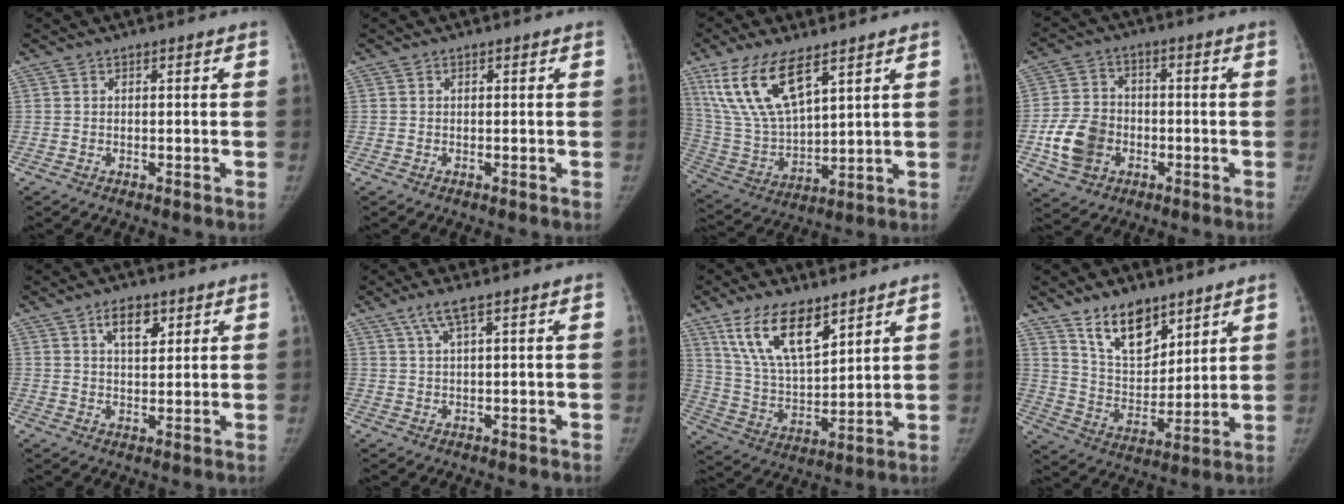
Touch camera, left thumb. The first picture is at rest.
{"total": 0.0}
{"total": 15.8, "force": [9.1, 6.1, 11.4], "torque": [-0.219, -0.033, 0.191]}
{"total": 10.6, "force": [-3.0, 8.4, 5.6], "torque": [-0.093, 0.015, -0.054]}
{"total": 5.4, "force": [3.0, 2.8, 3.6], "torque": [-0.043, -0.018, 0.049]}
{"total": 3.6, "force": [2.0, 0.3, 3.0], "torque": [-0.074, 0.003, 0.049]}
{"total": 14.7, "force": [9.3, 6.1, 9.6], "torque": [-0.153, -0.044, 0.187]}
{"total": 12.7, "force": [8.9, 6.4, 6.4], "torque": [-0.073, -0.067, 0.170]}